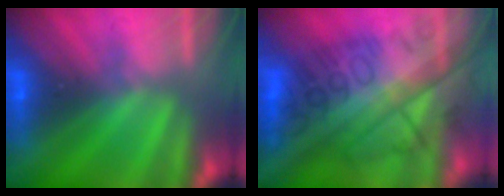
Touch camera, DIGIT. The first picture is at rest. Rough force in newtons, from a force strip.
{"total": 9.7}